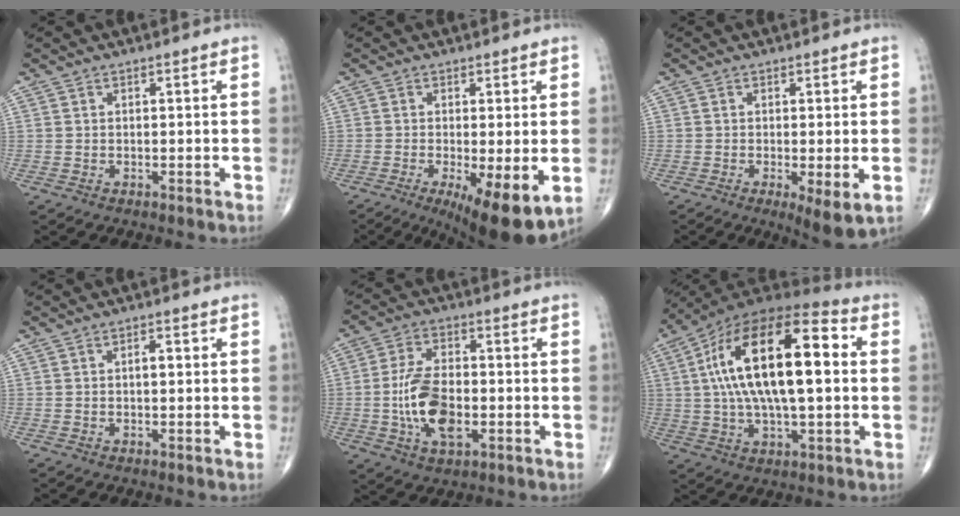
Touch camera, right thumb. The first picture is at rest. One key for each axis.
{"total": 11.7, "fx": -3.5, "fy": 3.2, "fz": 10.7, "tx": -0.163, "ty": -0.024, "tz": -0.047}
{"total": 5.8, "fx": -1.5, "fy": 1.3, "fz": 5.4, "tx": -0.093, "ty": -0.021, "tz": -0.025}
{"total": 1.7, "fx": 0.1, "fy": 0.8, "fz": 1.5, "tx": -0.020, "ty": 0.004, "tz": -0.001}
{"total": 12.1, "fx": -2.1, "fy": 6.2, "fz": 10.2, "tx": -0.191, "ty": 0.007, "tz": -0.038}
{"total": 24.5, "fx": 3.3, "fy": 10.3, "fz": 22.0, "tx": -0.395, "ty": 0.028, "tz": 0.044}